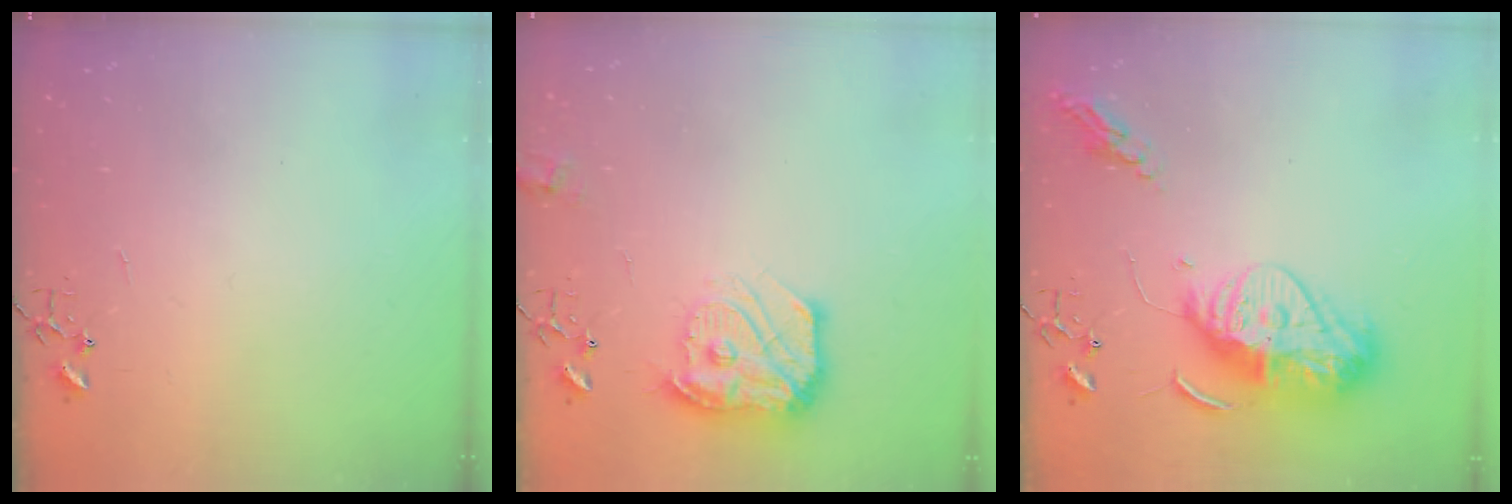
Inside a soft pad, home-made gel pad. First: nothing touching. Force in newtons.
{"total": 15.7, "press": 15.6, "slide": 1.4}
{"total": 17.4, "press": 17.3, "slide": 1.9}